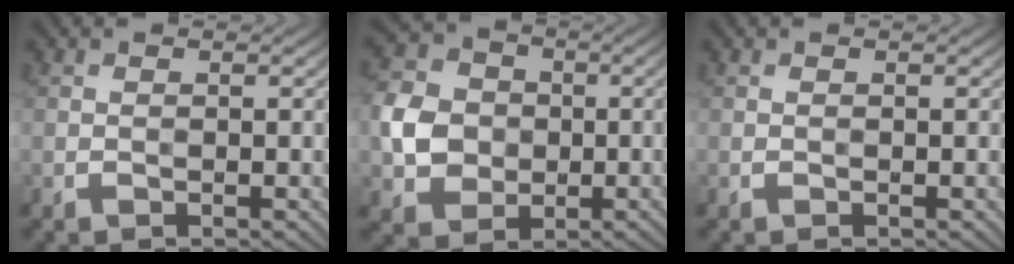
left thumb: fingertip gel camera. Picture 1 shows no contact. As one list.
[{"total": 7.3, "force": [-0.7, 6.4, 3.5], "torque": [-0.083, 0.000, -0.021]}, {"total": 0.0}]